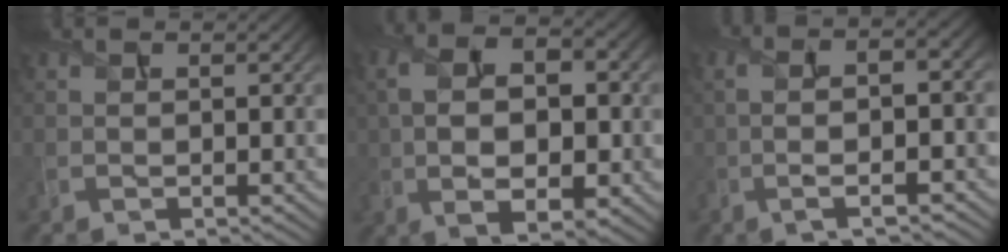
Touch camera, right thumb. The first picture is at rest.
{"total": 10.7, "force": [0.0, 6.4, 8.6], "torque": [-0.173, -0.008, 0.011]}
{"total": 7.0, "force": [-1.6, 2.2, 6.5], "torque": [-0.103, -0.004, -0.029]}